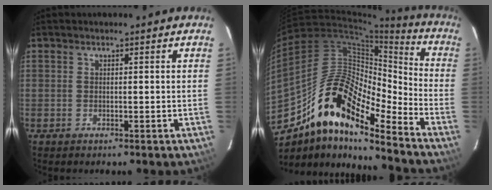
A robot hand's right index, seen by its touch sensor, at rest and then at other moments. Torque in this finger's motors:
{"motor_torque": [0.60, -0.68, 1.02, 0.20]}